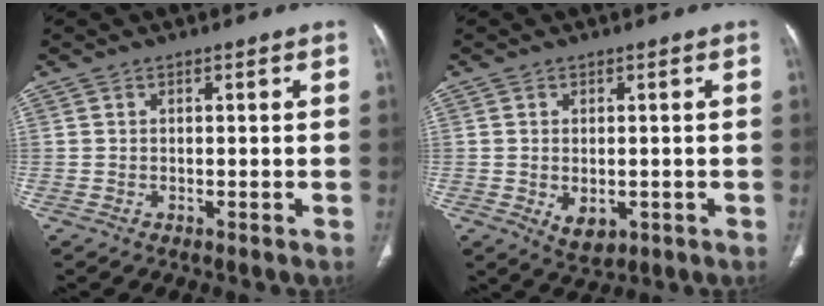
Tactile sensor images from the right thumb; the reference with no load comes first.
{"total": 4.8, "force": [-1.0, 3.1, 3.5], "torque": [-0.050, -0.007, -0.002]}